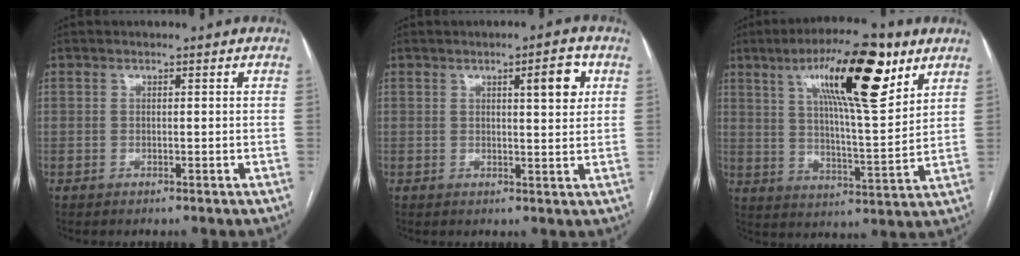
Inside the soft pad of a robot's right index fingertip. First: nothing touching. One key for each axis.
{"total": 5.0, "fx": 1.9, "fy": 0.9, "fz": 4.5, "tx": -0.061, "ty": 0.002, "tz": 0.028}
{"total": 17.3, "fx": 9.0, "fy": 3.0, "fz": 14.5, "tx": -0.234, "ty": 0.008, "tz": 0.144}